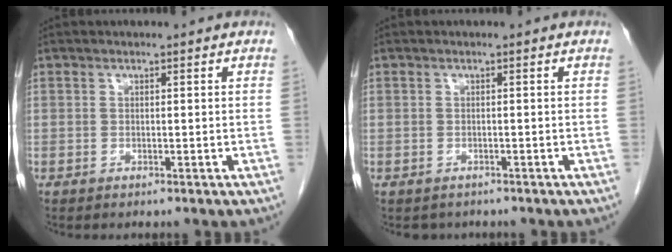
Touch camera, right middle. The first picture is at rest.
{"total": 1.8, "force": [-1.5, 1.1, 0.1], "torque": [-0.005, 0.001, -0.020]}